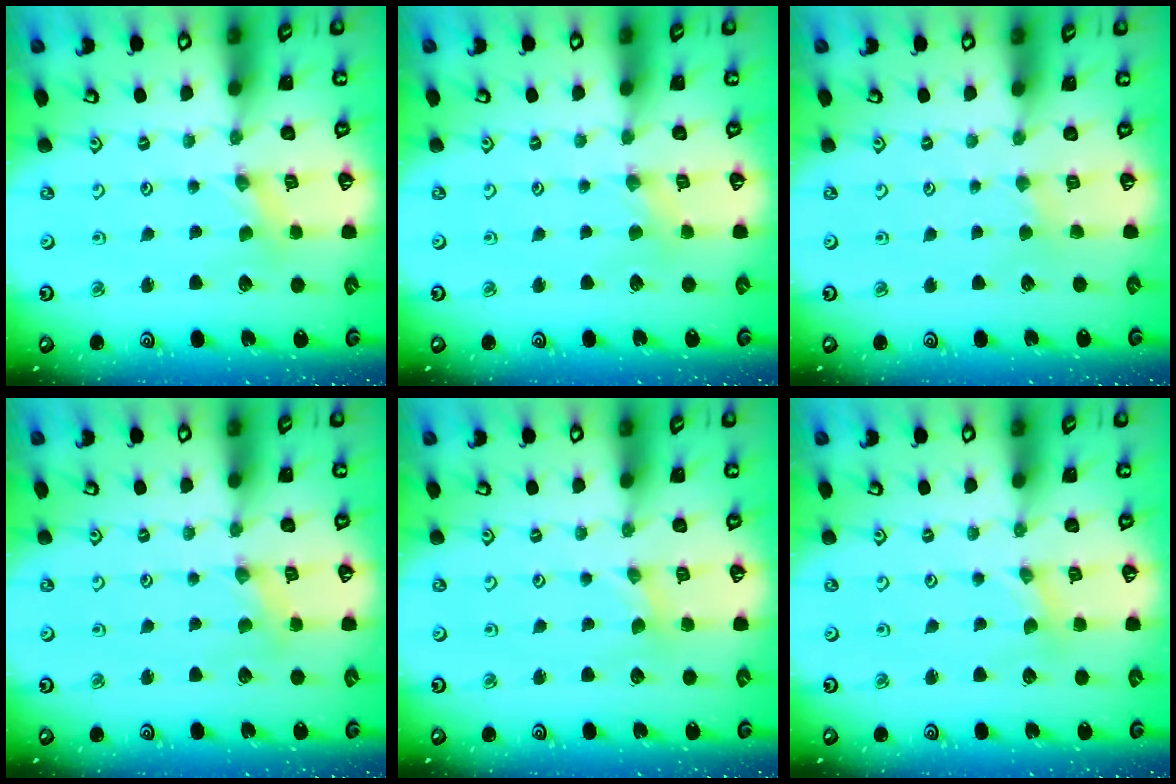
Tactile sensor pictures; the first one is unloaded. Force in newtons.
{"total": 2.6, "press": 2.5, "slide": 0.5}
{"total": 1.6, "press": 1.6, "slide": 0.3}
{"total": 1.0, "press": 1.0, "slide": 0.2}
{"total": 0.0}
{"total": 0.0}